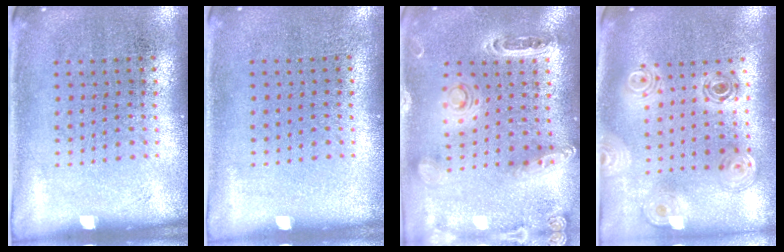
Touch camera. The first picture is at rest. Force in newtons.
{"total": 0.0}
{"total": 1.3, "press": 1.3, "slide": 0.2}
{"total": 1.3, "press": 1.2, "slide": 0.5}